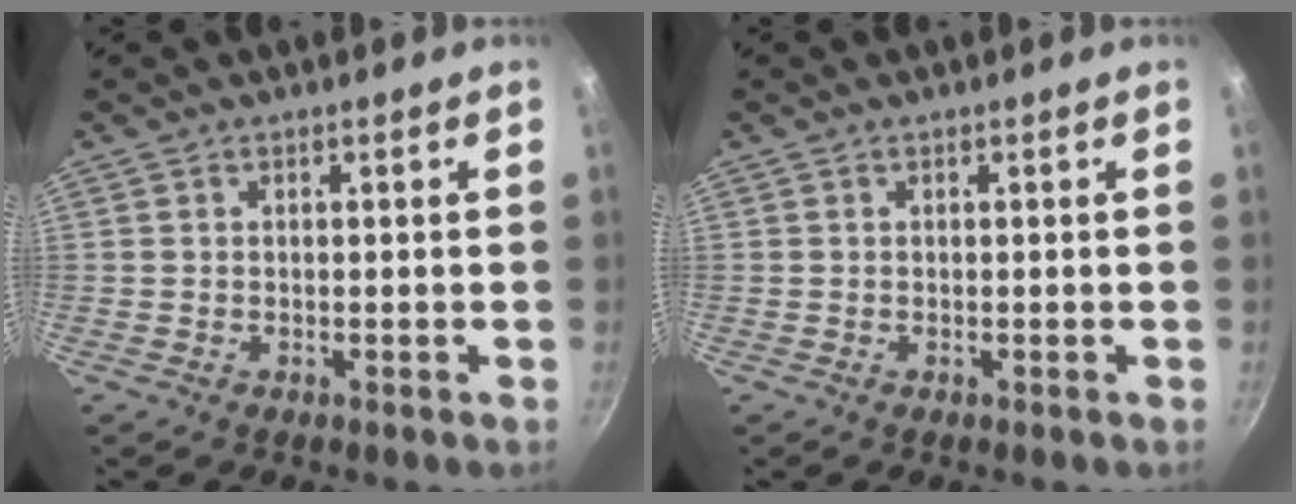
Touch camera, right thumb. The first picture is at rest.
{"total": 0.0}